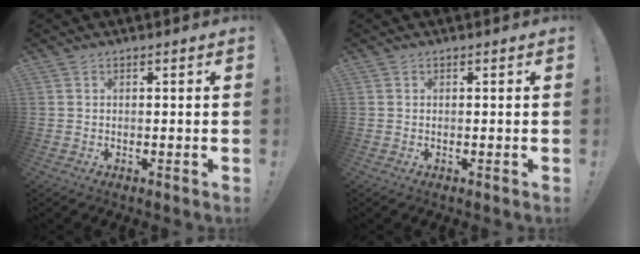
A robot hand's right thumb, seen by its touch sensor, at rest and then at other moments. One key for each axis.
{"total": 0.0}